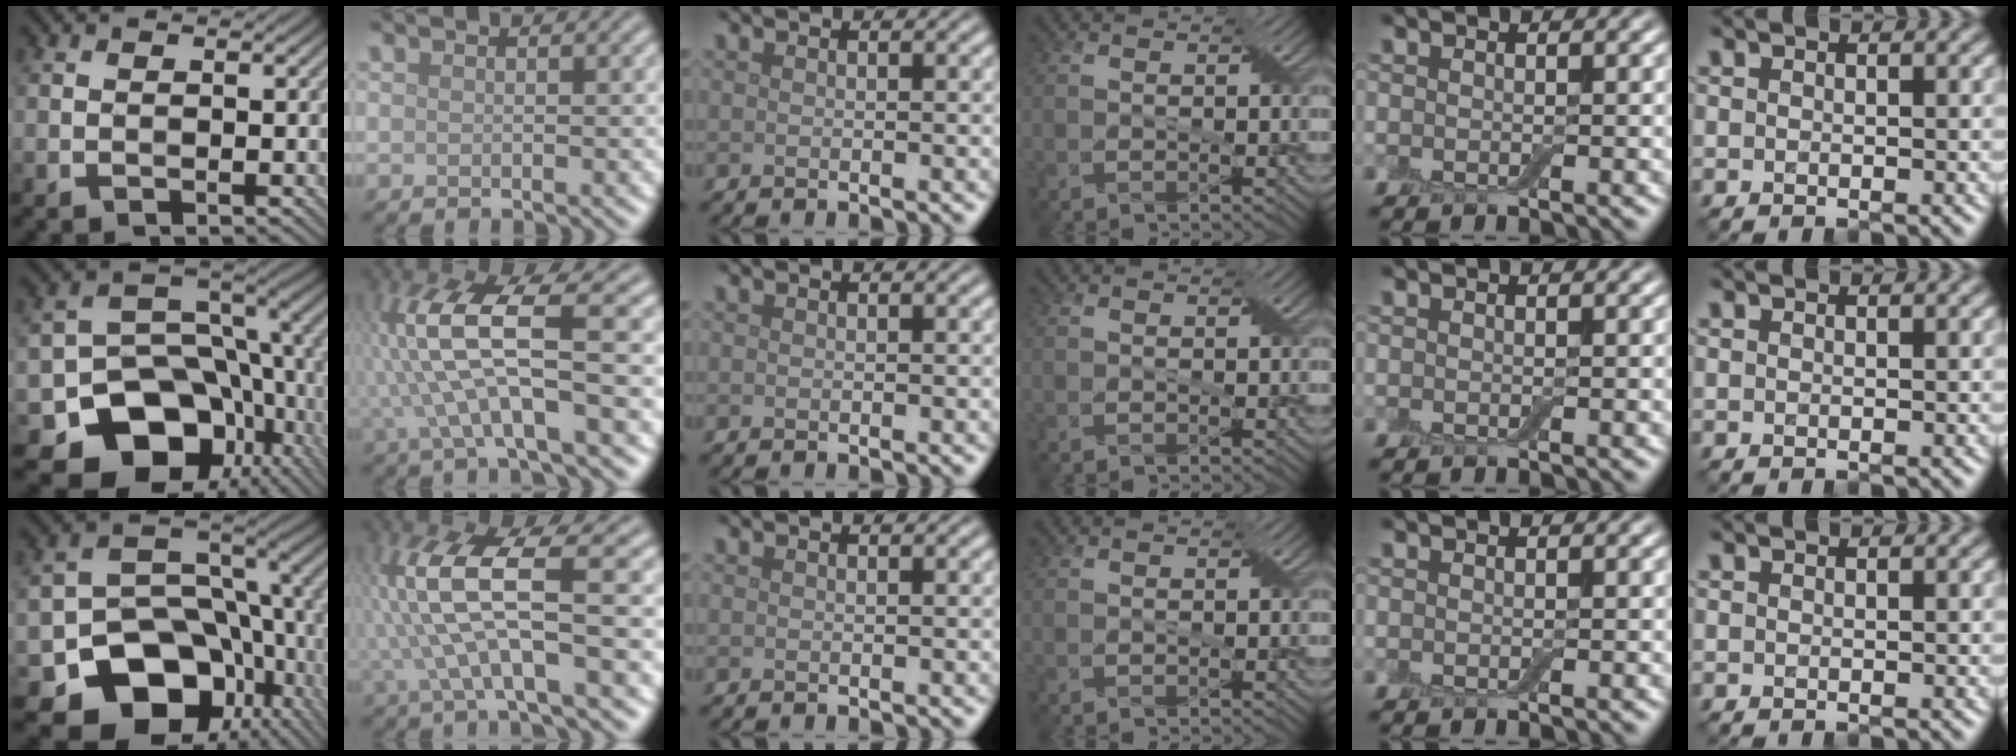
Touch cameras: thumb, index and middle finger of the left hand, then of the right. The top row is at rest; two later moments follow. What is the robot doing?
{"motion": "fold", "object": "bandage"}